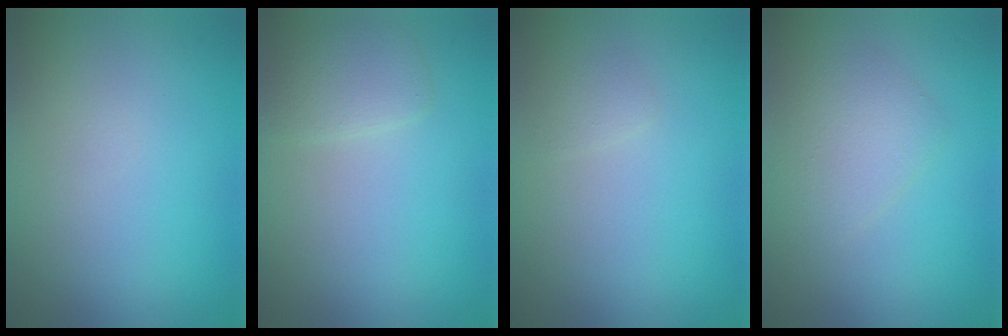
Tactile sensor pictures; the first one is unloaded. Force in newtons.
{"total": 1.8, "press": 1.8, "slide": 0.2}
{"total": 0.6, "press": 0.6, "slide": 0.0}
{"total": 2.3, "press": 2.3, "slide": 0.0}